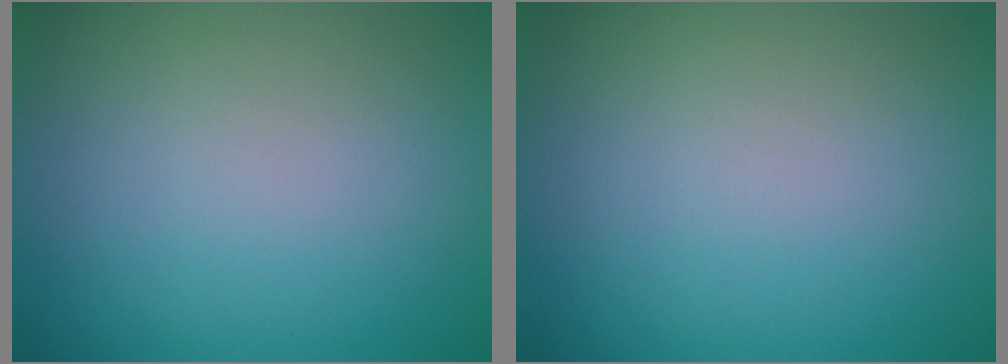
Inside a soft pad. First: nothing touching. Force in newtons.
{"total": 0.0}